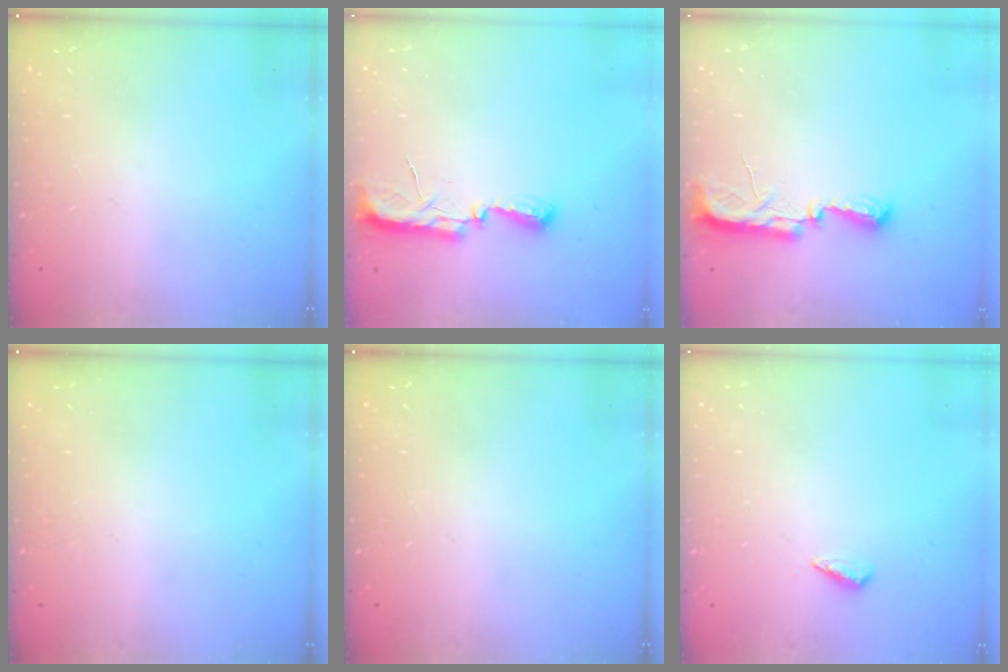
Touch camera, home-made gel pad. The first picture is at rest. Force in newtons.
{"total": 7.7, "press": 7.6, "slide": 1.0}
{"total": 9.8, "press": 8.9, "slide": 4.2}
{"total": 0.0}
{"total": 0.0}
{"total": 3.6, "press": 3.4, "slide": 1.2}